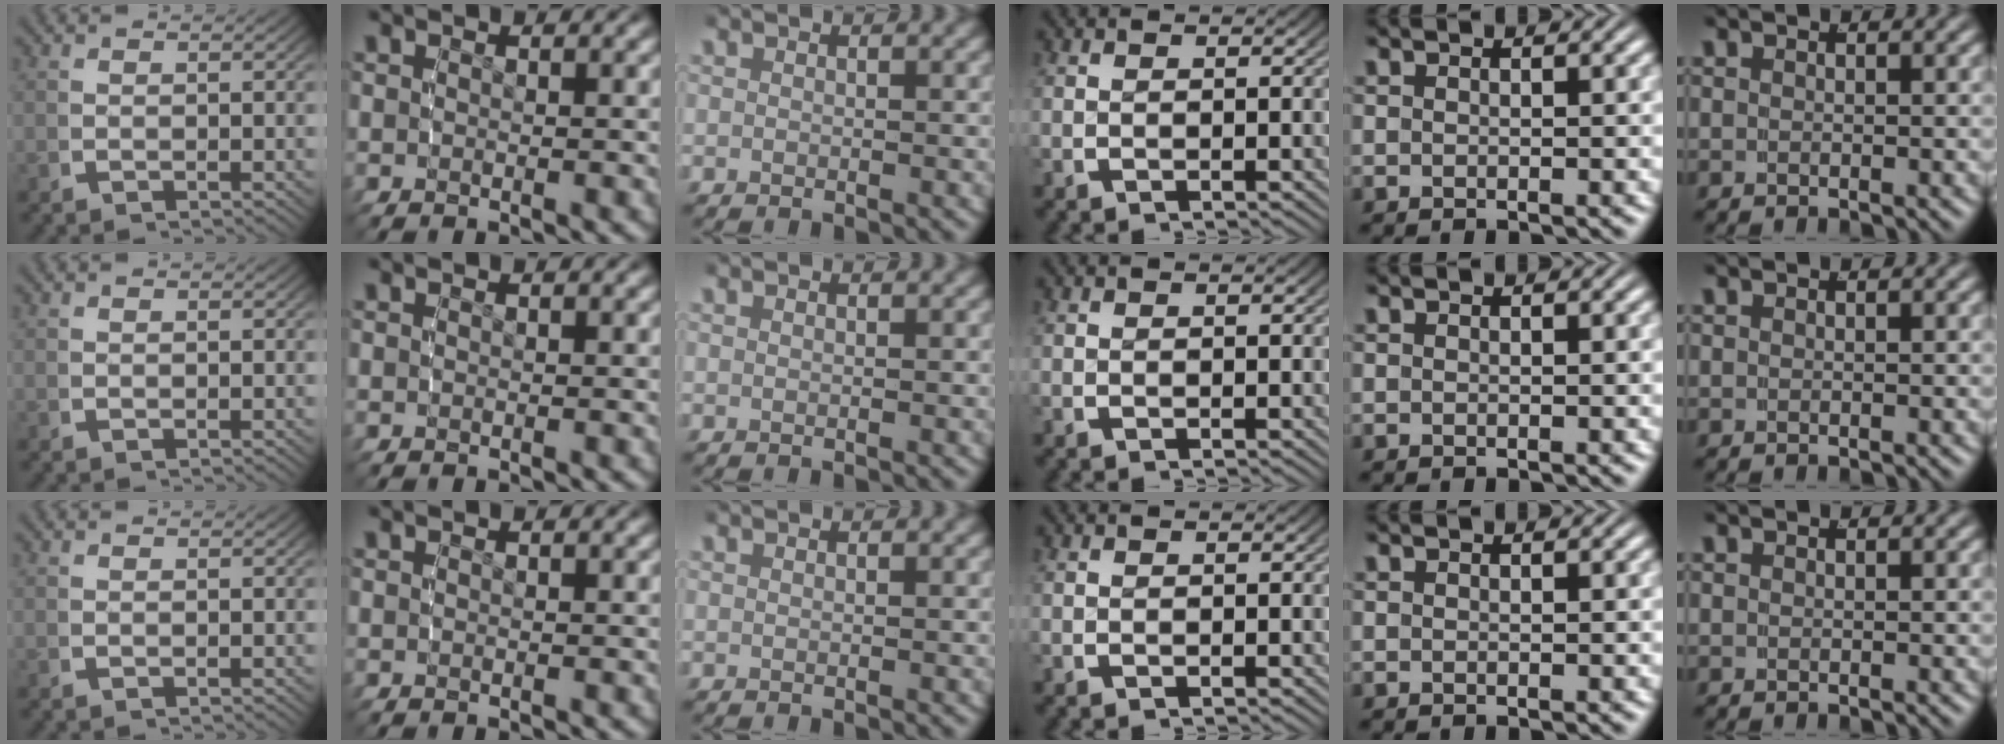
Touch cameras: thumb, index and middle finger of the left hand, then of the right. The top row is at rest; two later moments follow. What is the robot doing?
{"motion": "grasp_and_lifting", "object": "bottle cap"}